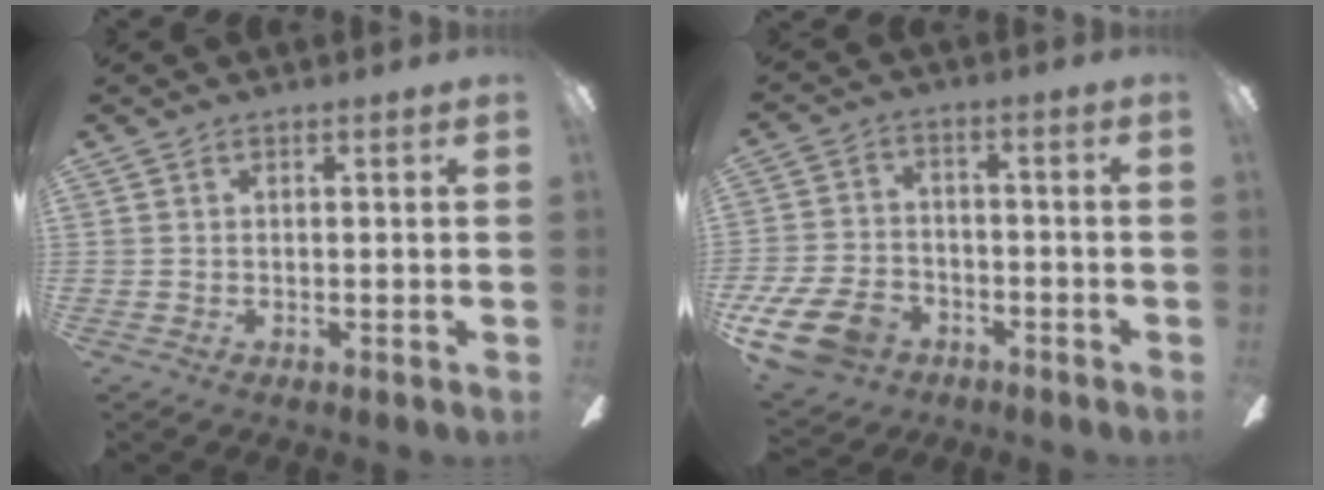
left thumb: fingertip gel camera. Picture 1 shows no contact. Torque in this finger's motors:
{"motor_torque": [-0.78, 1.49, 0.77, 1.03, 0.19]}